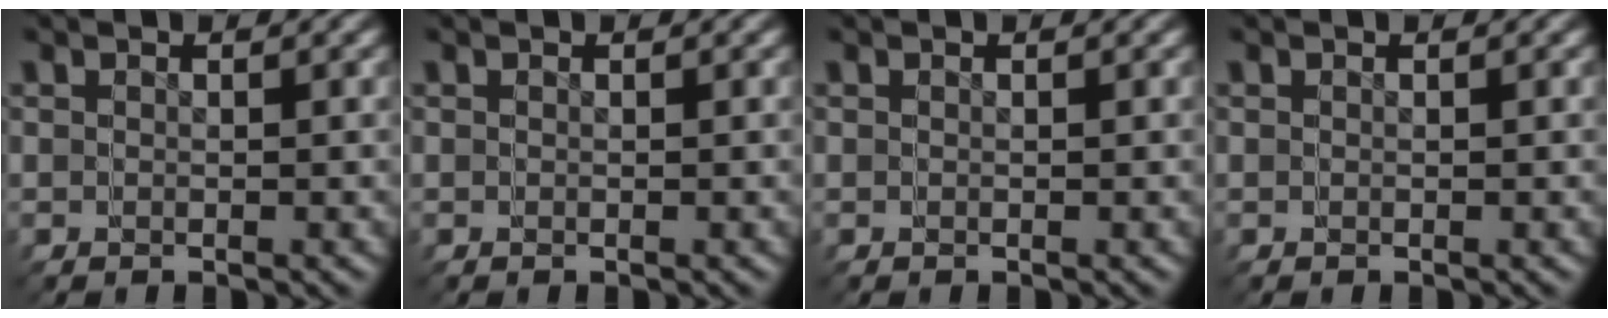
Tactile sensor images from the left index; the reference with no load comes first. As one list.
[{"total": 0.0}, {"total": 0.0}, {"total": 0.0}]